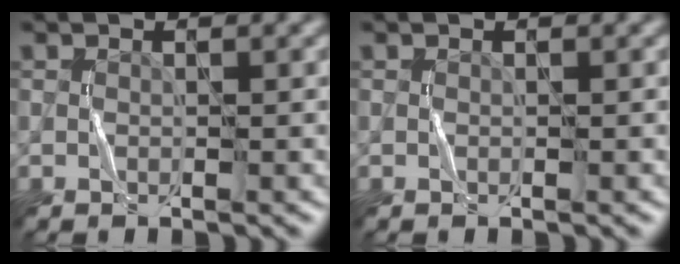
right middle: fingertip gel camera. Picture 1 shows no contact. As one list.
[{"total": 0.0}]